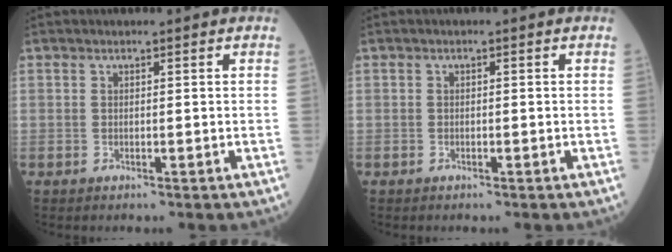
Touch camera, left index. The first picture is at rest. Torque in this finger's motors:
{"motor_torque": [-0.02, 0.01, 0.00, 0.00]}